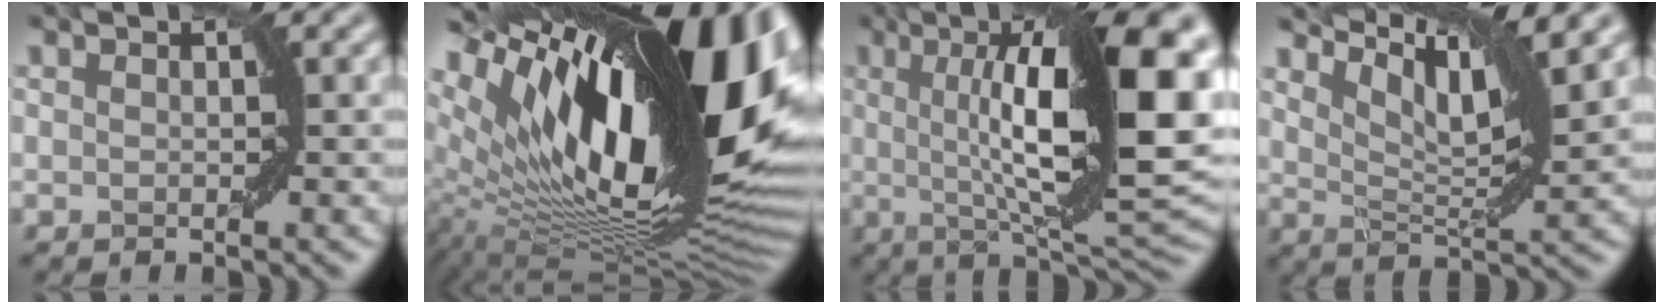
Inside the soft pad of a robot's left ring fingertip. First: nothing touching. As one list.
[{"total": 20.1, "force": [5.4, 8.2, 17.5], "torque": [-0.282, 0.012, 0.086]}, {"total": 15.8, "force": [2.4, 4.2, 15.0], "torque": [-0.204, 0.009, 0.031]}, {"total": 8.2, "force": [5.7, 1.4, 5.8], "torque": [-0.098, 0.008, 0.100]}]